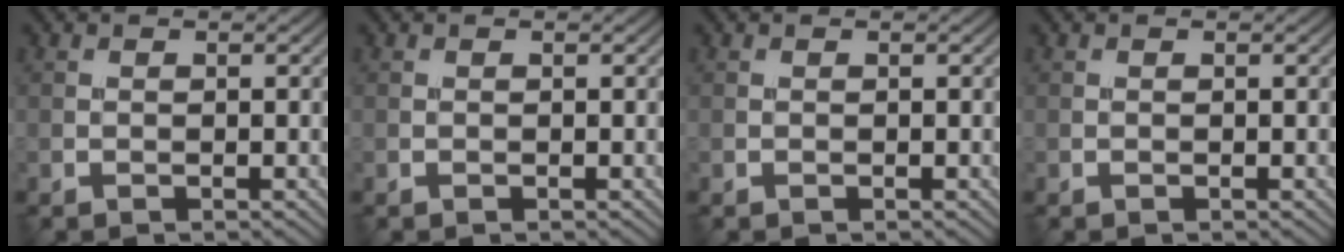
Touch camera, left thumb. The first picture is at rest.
{"total": 0.0}
{"total": 0.0}
{"total": 0.0}